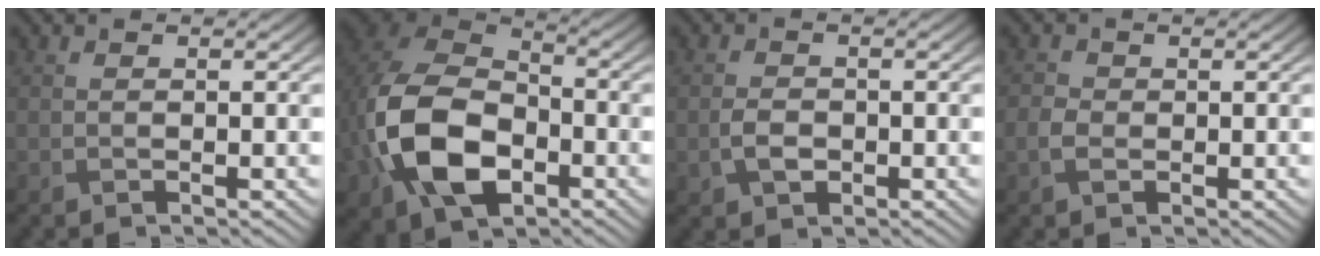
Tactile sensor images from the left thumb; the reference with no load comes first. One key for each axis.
{"total": 14.4, "fx": -4.3, "fy": 9.9, "fz": 9.6, "tx": -0.238, "ty": -0.030, "tz": -0.086}
{"total": 2.2, "fx": -0.8, "fy": 1.6, "fz": 1.3, "tx": -0.028, "ty": -0.005, "tz": -0.018}
{"total": 1.8, "fx": -0.6, "fy": 1.5, "fz": 0.9, "tx": -0.023, "ty": -0.005, "tz": -0.018}